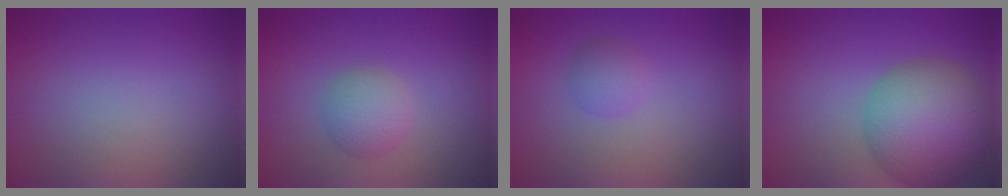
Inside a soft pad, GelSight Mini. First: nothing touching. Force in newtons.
{"total": 2.7, "press": 2.7, "slide": 0.1}
{"total": 1.6, "press": 1.6, "slide": 0.0}
{"total": 10.0, "press": 10.0, "slide": 0.5}